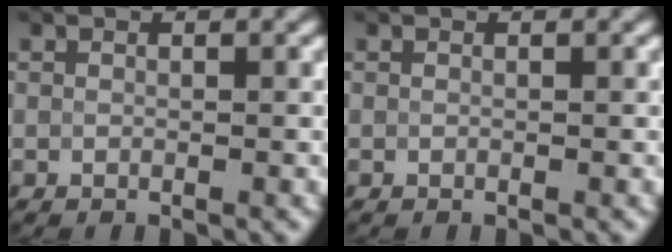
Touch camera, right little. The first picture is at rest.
{"total": 0.0}